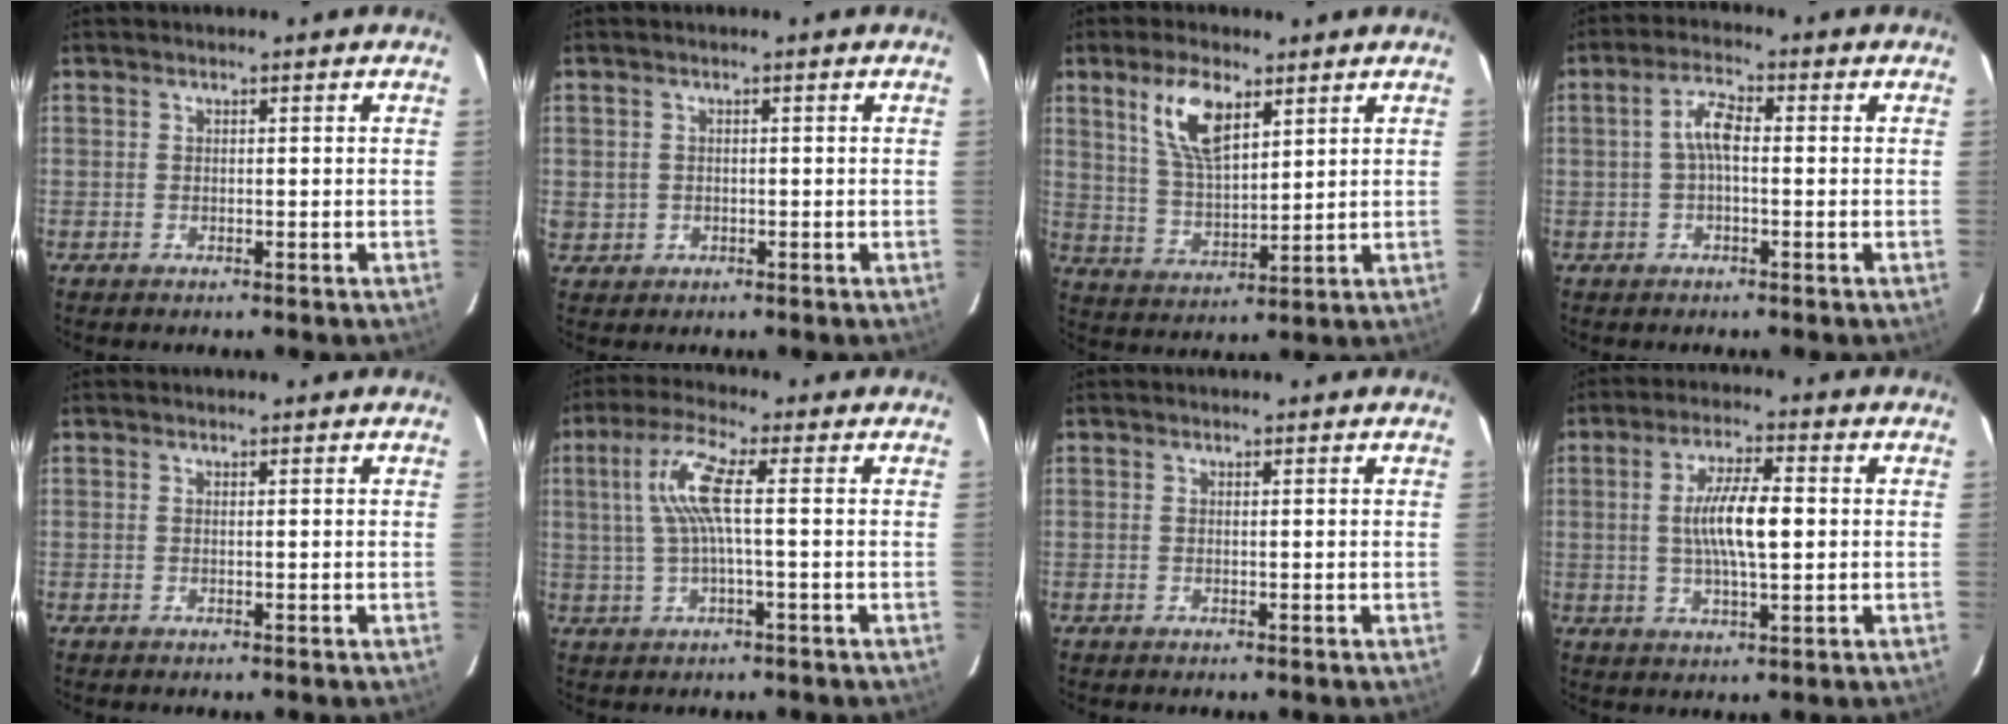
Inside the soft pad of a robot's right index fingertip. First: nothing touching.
{"total": 2.9, "force": [-0.2, 2.8, 0.7], "torque": [-0.016, 0.003, 0.005]}
{"total": 10.1, "force": [5.2, 4.2, 7.6], "torque": [-0.144, 0.007, 0.110]}
{"total": 4.3, "force": [-0.2, 1.6, 4.0], "torque": [-0.082, 0.014, -0.005]}
{"total": 0.0}
{"total": 7.5, "force": [0.5, 0.3, 7.4], "torque": [-0.150, 0.005, 0.017]}
{"total": 0.0}
{"total": 8.9, "force": [0.4, 2.1, 8.6], "torque": [-0.159, 0.004, 0.008]}